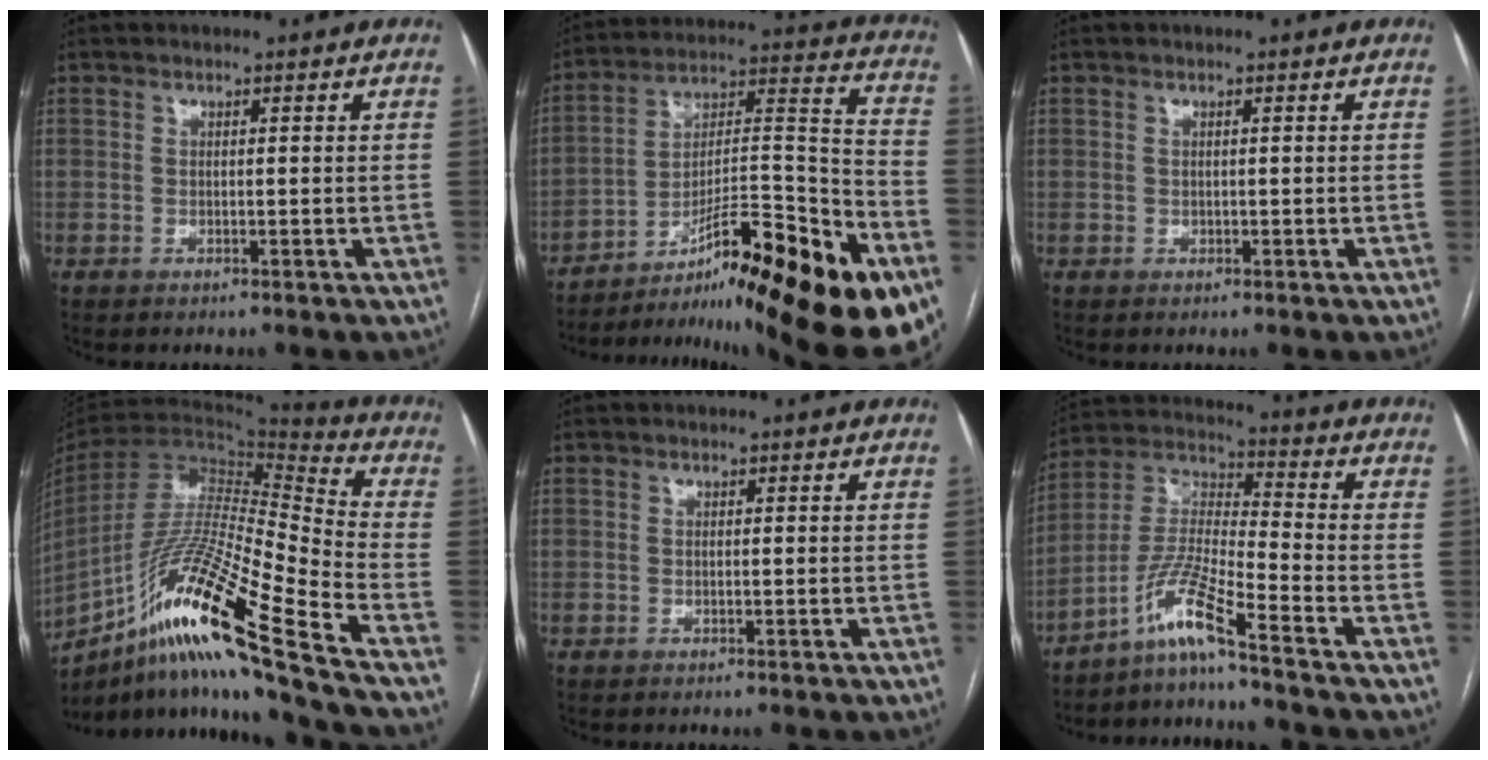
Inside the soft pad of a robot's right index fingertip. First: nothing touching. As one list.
[{"total": 28.2, "force": [-18.5, 2.4, 21.1], "torque": [-0.237, 0.005, -0.285]}, {"total": 0.0}, {"total": 24.3, "force": [-14.1, -0.1, 19.8], "torque": [-0.356, -0.037, -0.259]}, {"total": 0.0}, {"total": 9.3, "force": [-6.8, -1.2, 6.2], "torque": [-0.139, -0.005, -0.134]}]